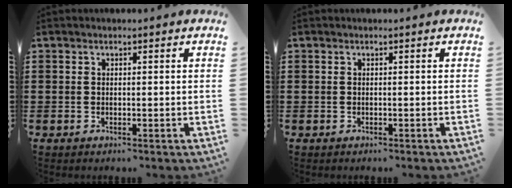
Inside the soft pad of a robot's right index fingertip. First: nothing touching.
{"total": 0.0}